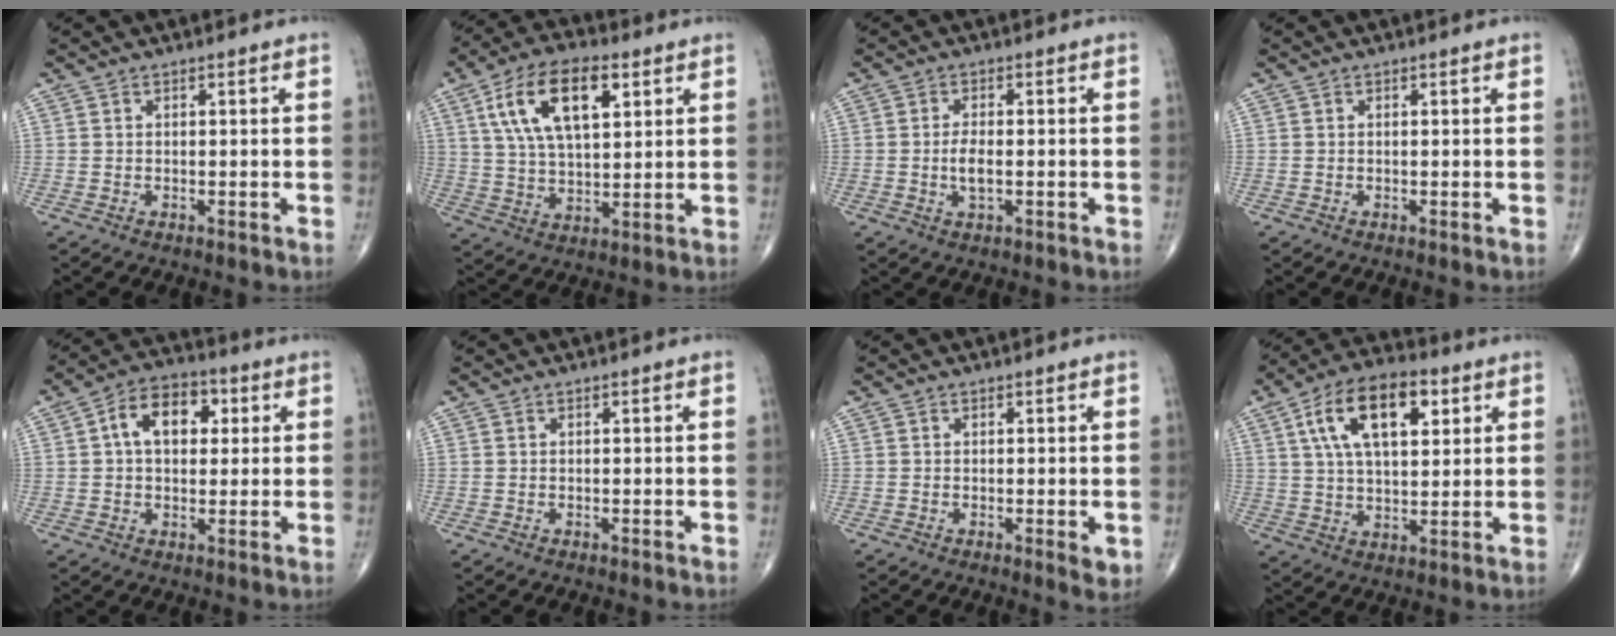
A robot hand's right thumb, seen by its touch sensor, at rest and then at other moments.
{"total": 15.5, "force": [6.0, 7.3, 12.3], "torque": [-0.212, -0.005, 0.107]}
{"total": 3.5, "force": [-0.5, 1.5, 3.1], "torque": [-0.059, 0.000, -0.010]}
{"total": 0.0}
{"total": 10.6, "force": [2.4, 6.8, 7.7], "torque": [-0.105, 0.017, 0.032]}
{"total": 0.0}
{"total": 2.1, "force": [-0.3, 0.6, 2.0], "torque": [-0.027, -0.007, -0.006]}
{"total": 15.9, "force": [5.8, 7.9, 12.5], "torque": [-0.202, 0.002, 0.097]}